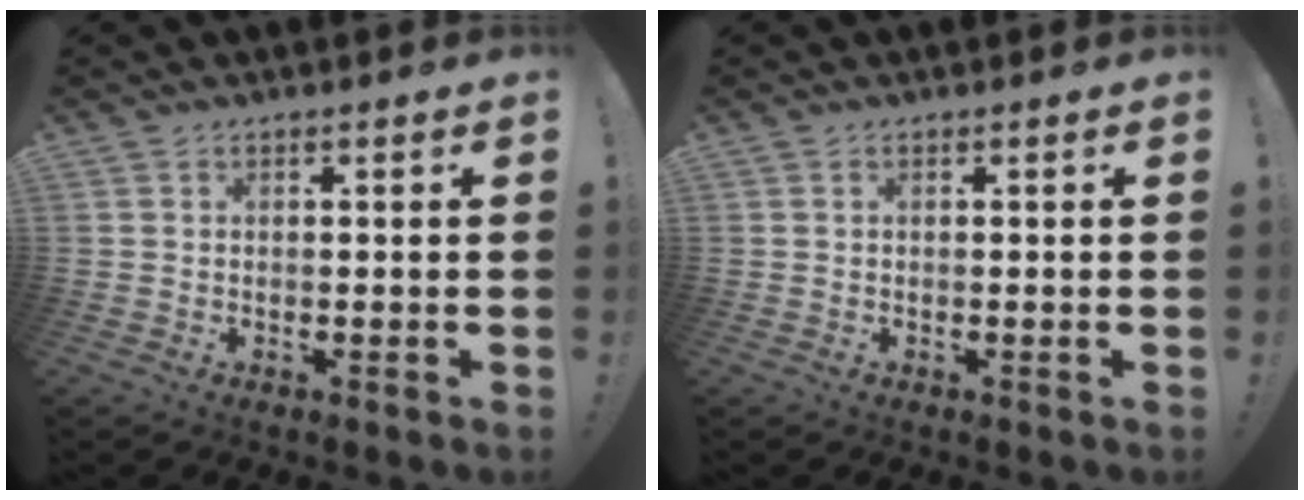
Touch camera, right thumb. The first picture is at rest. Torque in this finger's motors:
{"motor_torque": [0.20, -0.01, 0.05, -0.12, -0.01]}